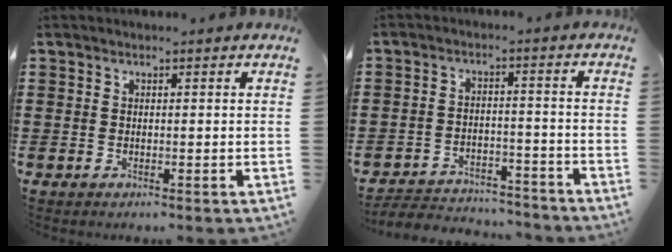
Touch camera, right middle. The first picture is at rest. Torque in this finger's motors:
{"motor_torque": [0.89, -0.20, -0.03, -0.02]}